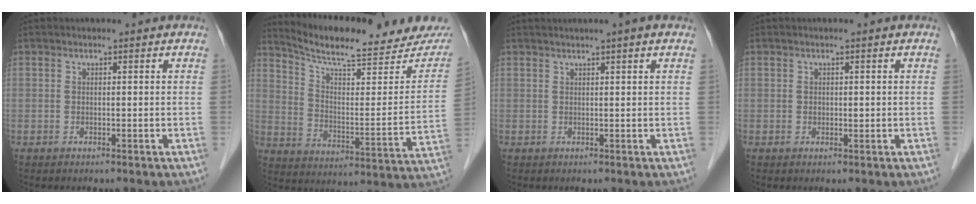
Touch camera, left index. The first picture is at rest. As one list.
[{"total": 21.1, "force": [19.4, 2.7, 7.8], "torque": [-0.122, -0.050, 0.266]}, {"total": 2.4, "force": [1.8, -0.5, 1.5], "torque": [-0.022, 0.016, 0.032]}, {"total": 0.8, "force": [0.1, 0.5, 0.6], "torque": [-0.007, 0.001, 0.001]}]